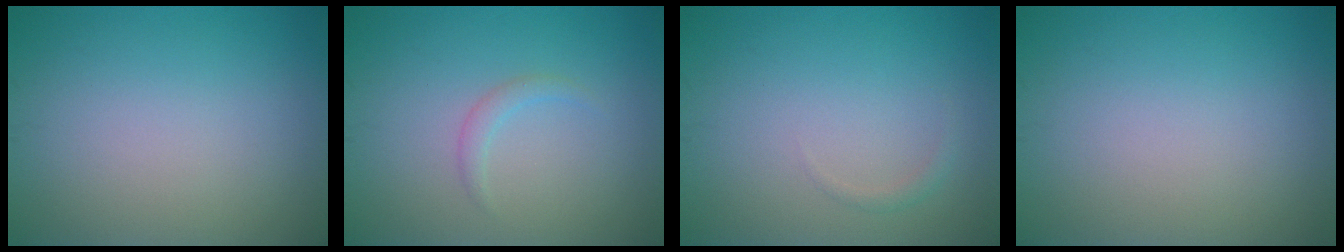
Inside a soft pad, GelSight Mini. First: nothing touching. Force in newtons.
{"total": 1.1, "press": 1.1, "slide": 0.0}
{"total": 0.7, "press": 0.7, "slide": 0.0}
{"total": 0.0}